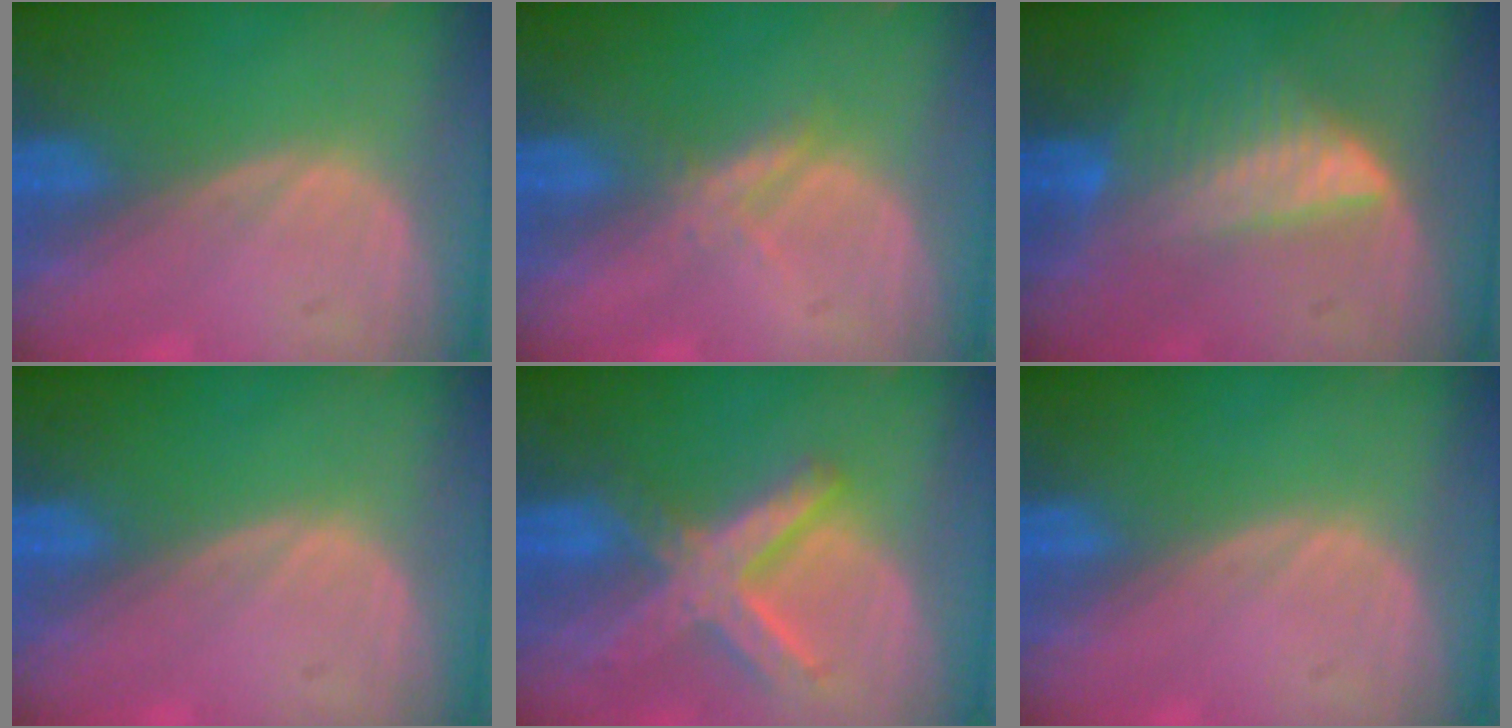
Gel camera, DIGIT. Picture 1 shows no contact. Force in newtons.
{"total": 2.1, "press": 2.1, "slide": 0.2}
{"total": 6.4, "press": 5.9, "slide": 2.5}
{"total": 0.0}
{"total": 8.3, "press": 7.1, "slide": 4.3}
{"total": 0.0}